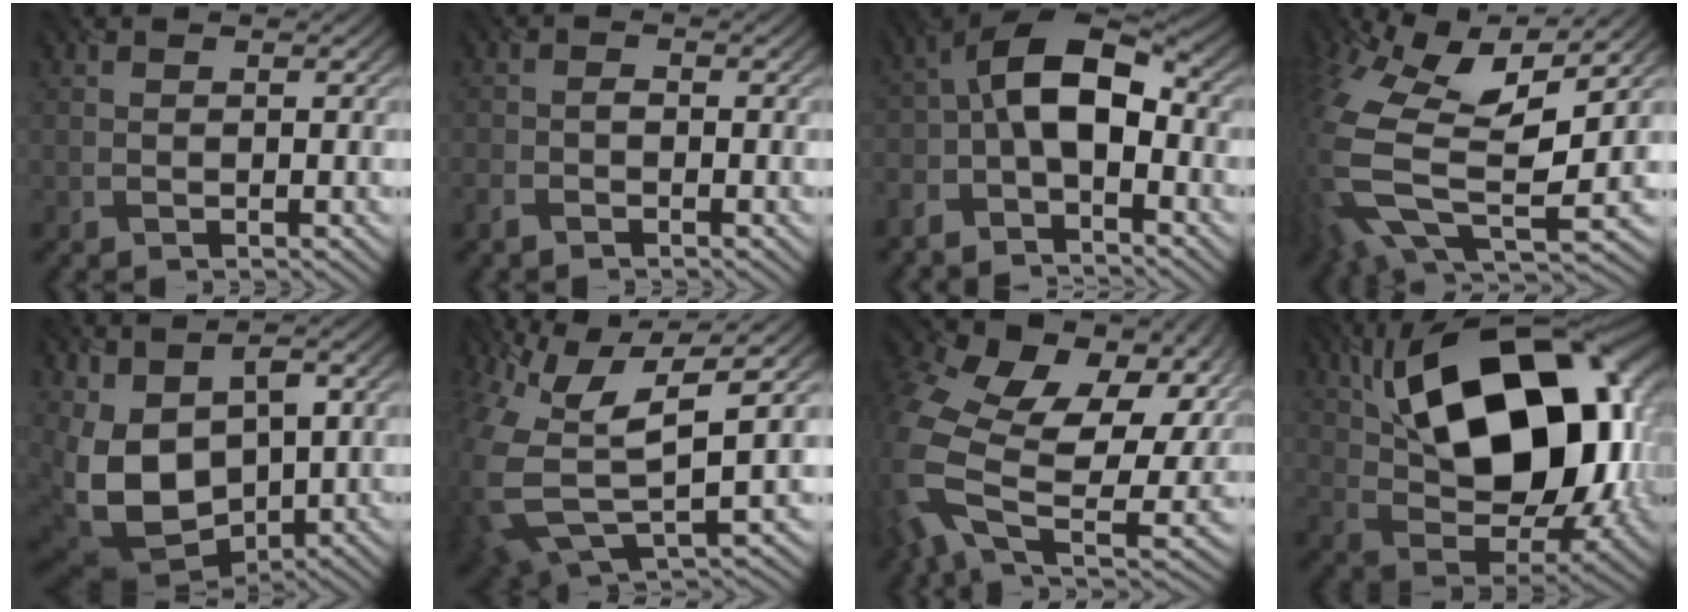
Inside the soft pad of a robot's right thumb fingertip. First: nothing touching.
{"total": 1.7, "force": [-1.3, 0.6, 0.8], "torque": [-0.022, -0.002, -0.033]}
{"total": 9.1, "force": [-3.0, 4.4, 7.4], "torque": [-0.141, 0.007, -0.069]}
{"total": 15.2, "force": [0.5, 7.5, 13.3], "torque": [-0.338, -0.017, 0.029]}
{"total": 13.8, "force": [0.8, 9.2, 10.2], "torque": [-0.228, -0.035, 0.035]}
{"total": 12.9, "force": [0.5, 6.7, 11.0], "torque": [-0.270, -0.022, 0.019]}
{"total": 18.5, "force": [0.8, 12.6, 13.5], "torque": [-0.335, -0.053, 0.058]}
{"total": 20.1, "force": [5.5, 11.3, 15.7], "torque": [-0.266, 0.019, 0.091]}